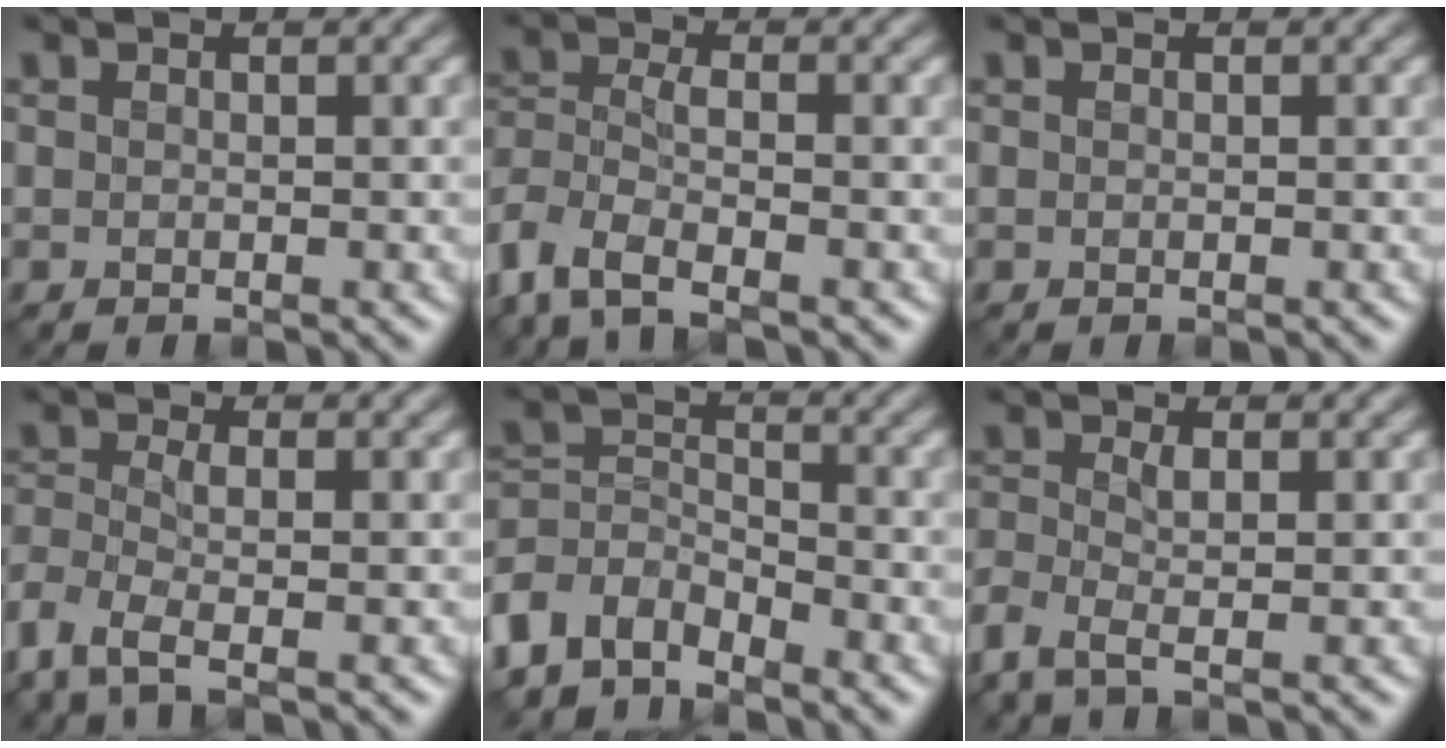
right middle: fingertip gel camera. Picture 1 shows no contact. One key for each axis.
{"total": 5.5, "fx": -3.6, "fy": 2.1, "fz": 3.5, "tx": -0.085, "ty": -0.009, "tz": -0.082}
{"total": 0.0}
{"total": 3.9, "fx": -2.4, "fy": 1.2, "fz": 2.9, "tx": -0.069, "ty": -0.009, "tz": -0.057}
{"total": 5.8, "fx": -4.4, "fy": 3.0, "fz": 2.1, "tx": -0.039, "ty": -0.001, "tz": -0.096}
{"total": 2.7, "fx": -1.2, "fy": 0.9, "fz": 2.2, "tx": -0.063, "ty": -0.007, "tz": -0.030}